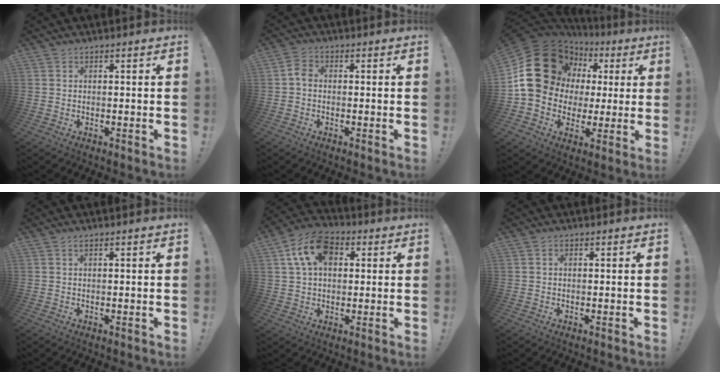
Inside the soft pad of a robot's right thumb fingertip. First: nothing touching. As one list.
[{"total": 3.5, "force": [-0.5, 2.5, 2.4], "torque": [-0.042, 0.013, -0.007]}, {"total": 22.4, "force": [6.3, 17.8, 12.0], "torque": [-0.183, -0.035, 0.150]}, {"total": 0.8, "force": [0.3, 0.1, 0.7], "torque": [-0.012, 0.000, 0.005]}, {"total": 12.8, "force": [4.6, 8.4, 8.4], "torque": [-0.147, 0.005, 0.092]}, {"total": 0.6, "force": [0.0, 0.4, 0.4], "torque": [-0.011, 0.003, 0.001]}]